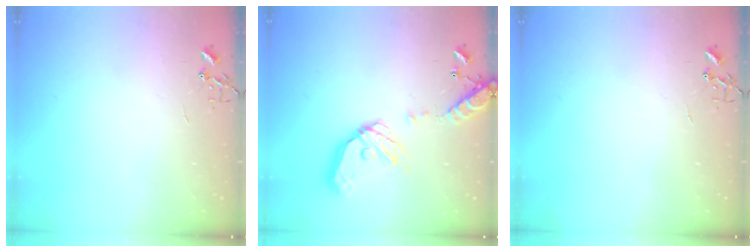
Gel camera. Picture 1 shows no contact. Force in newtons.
{"total": 18.1, "press": 17.8, "slide": 3.3}
{"total": 0.0}